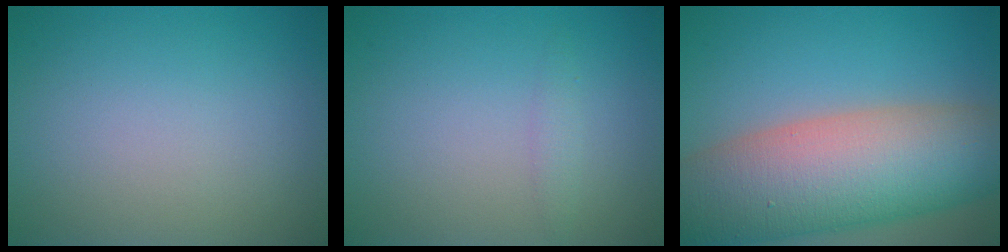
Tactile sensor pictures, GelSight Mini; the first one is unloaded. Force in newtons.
{"total": 1.0, "press": 1.0, "slide": 0.0}
{"total": 13.9, "press": 13.9, "slide": 0.6}